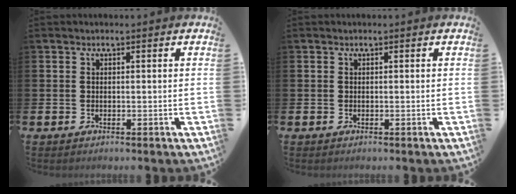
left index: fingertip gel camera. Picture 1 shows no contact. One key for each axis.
{"total": 0.0}